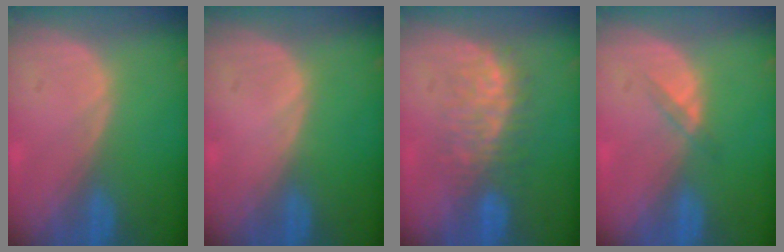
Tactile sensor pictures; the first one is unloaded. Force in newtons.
{"total": 0.0}
{"total": 6.7, "press": 6.6, "slide": 1.2}
{"total": 1.8, "press": 1.4, "slide": 1.0}